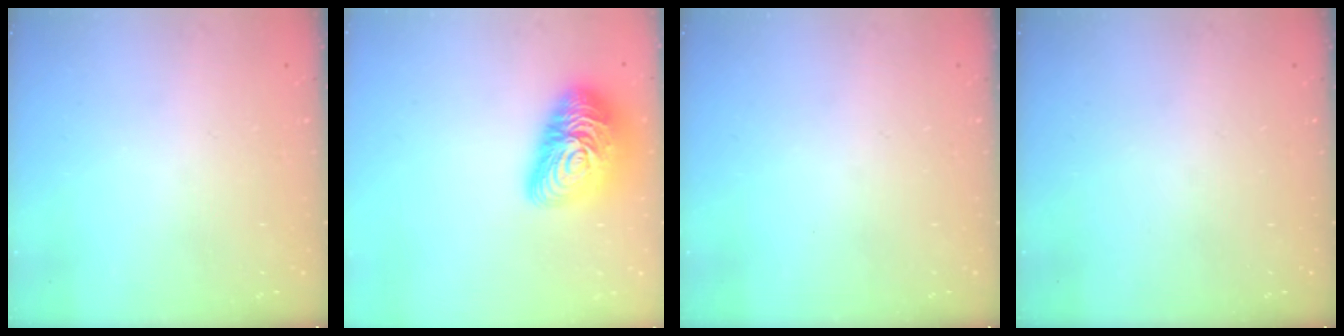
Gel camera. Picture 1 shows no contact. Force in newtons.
{"total": 18.6, "press": 18.6, "slide": 1.2}
{"total": 0.0}
{"total": 0.0}